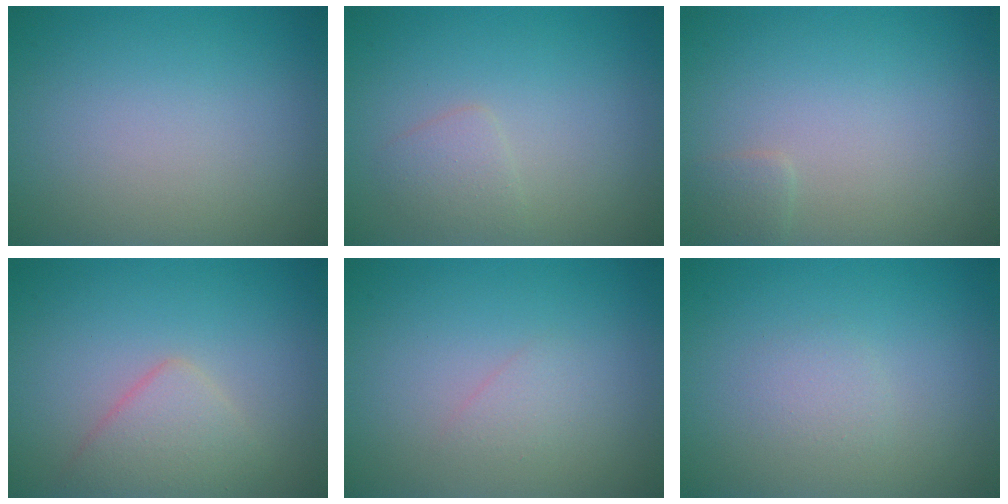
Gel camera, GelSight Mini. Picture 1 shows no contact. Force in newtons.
{"total": 1.4, "press": 1.4, "slide": 0.1}
{"total": 0.9, "press": 0.9, "slide": 0.1}
{"total": 2.9, "press": 2.9, "slide": 0.1}
{"total": 1.0, "press": 1.0, "slide": 0.1}
{"total": 1.0, "press": 1.0, "slide": 0.0}